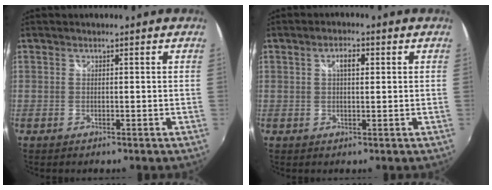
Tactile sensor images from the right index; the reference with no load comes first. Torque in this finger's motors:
{"motor_torque": [0.34, 0.21, 0.15, 0.05]}